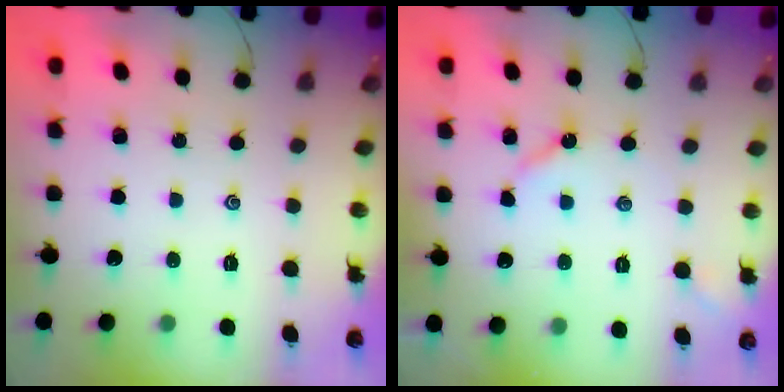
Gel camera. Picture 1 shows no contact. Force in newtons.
{"total": 3.9, "press": 3.9, "slide": 0.4}